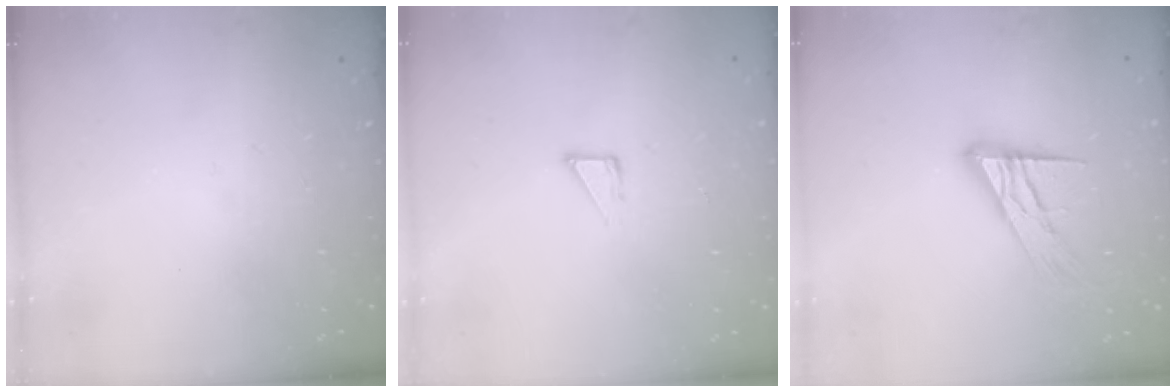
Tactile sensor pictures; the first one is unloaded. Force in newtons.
{"total": 3.3, "press": 3.3, "slide": 0.3}
{"total": 14.6, "press": 14.5, "slide": 1.1}